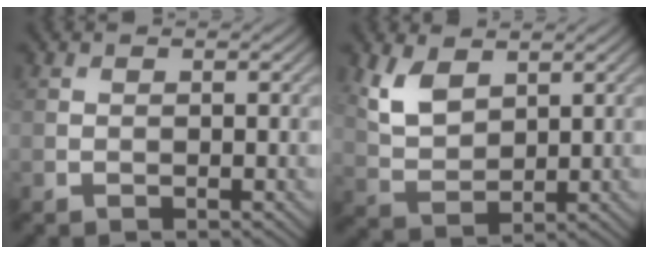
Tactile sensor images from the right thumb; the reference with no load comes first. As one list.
[{"total": 5.6, "force": [3.0, 3.1, 3.6], "torque": [-0.090, -0.005, 0.064]}]